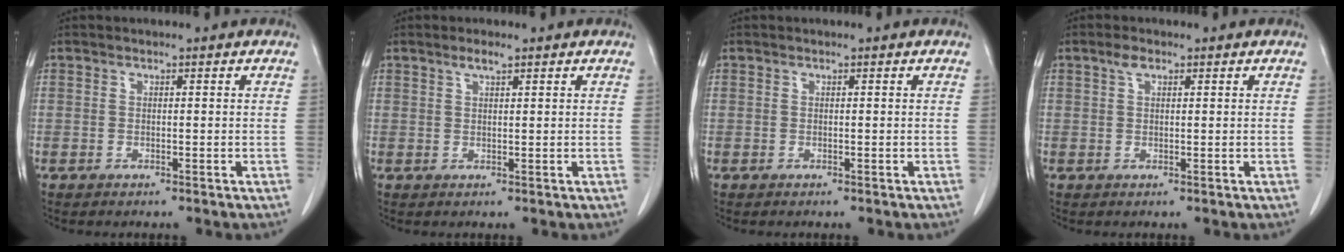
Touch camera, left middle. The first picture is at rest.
{"total": 1.6, "force": [1.1, 0.2, 1.1], "torque": [-0.024, 0.002, 0.023]}
{"total": 0.0}
{"total": 1.6, "force": [0.9, 0.7, 1.1], "torque": [-0.024, 0.008, 0.017]}